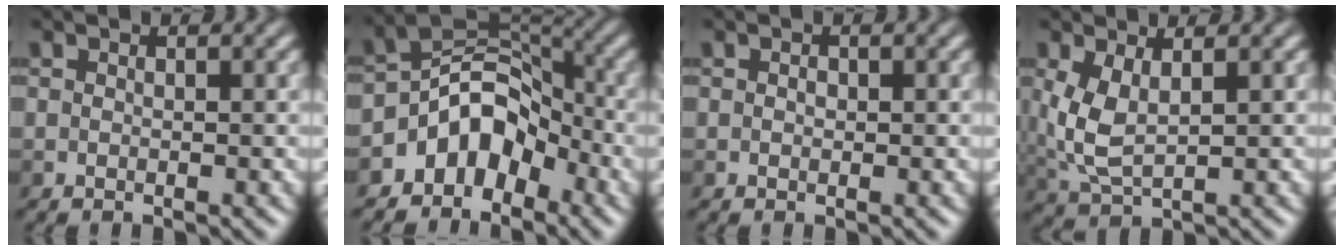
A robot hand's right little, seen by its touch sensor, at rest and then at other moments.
{"total": 5.6, "force": [-3.2, 3.6, 2.9], "torque": [-0.029, 0.019, -0.065]}
{"total": 1.3, "force": [0.5, 1.0, 0.7], "torque": [-0.002, 0.010, -0.006]}
{"total": 3.9, "force": [0.9, 1.9, 3.3], "torque": [-0.088, 0.002, 0.028]}